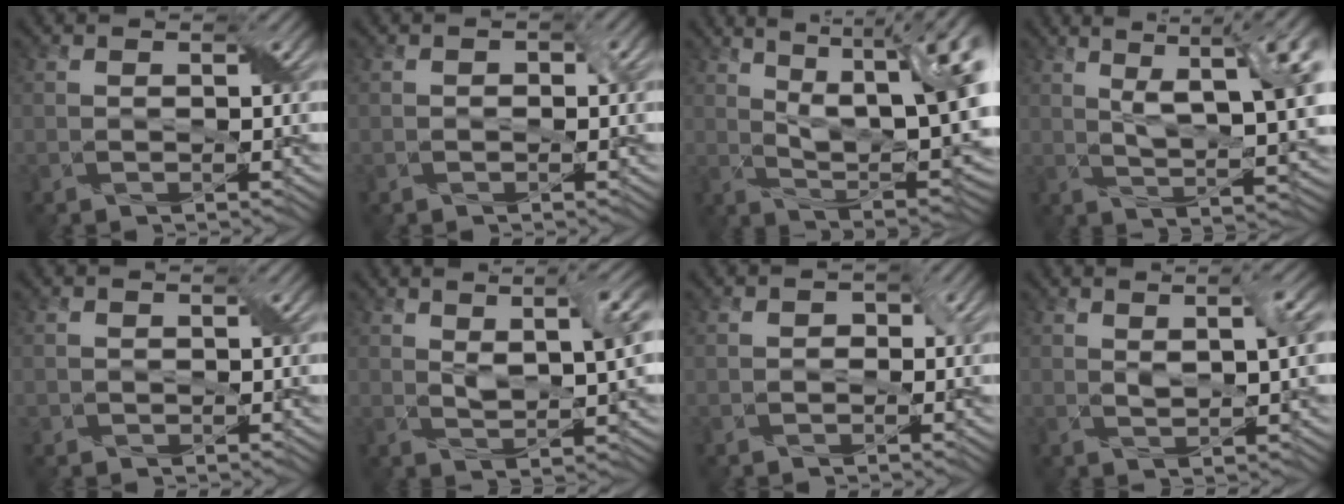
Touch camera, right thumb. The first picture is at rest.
{"total": 1.0, "force": [-0.3, 0.8, 0.6], "torque": [-0.009, -0.002, -0.005]}
{"total": 15.8, "force": [5.0, 6.8, 13.4], "torque": [-0.210, 0.027, 0.078]}
{"total": 12.8, "force": [3.8, 4.6, 11.3], "torque": [-0.179, 0.016, 0.053]}
{"total": 0.7, "force": [-0.1, 0.6, -0.2], "torque": [-0.004, -0.002, -0.001]}
{"total": 6.4, "force": [2.2, 1.8, 5.7], "torque": [-0.096, 0.007, 0.038]}
{"total": 1.4, "force": [-0.3, 1.3, 0.6], "torque": [-0.007, -0.003, -0.006]}
{"total": 3.1, "force": [1.1, 0.7, 2.9], "torque": [-0.053, 0.000, 0.022]}